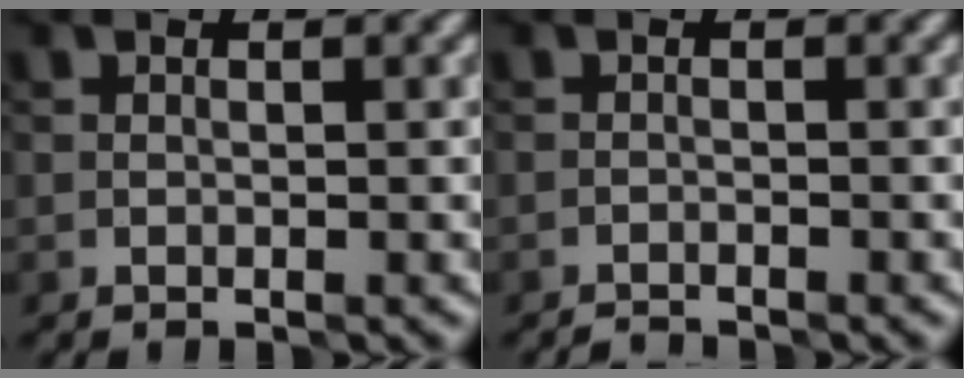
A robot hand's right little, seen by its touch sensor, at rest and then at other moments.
{"total": 1.5, "force": [-1.5, 0.0, 0.0], "torque": [0.001, -0.005, -0.034]}